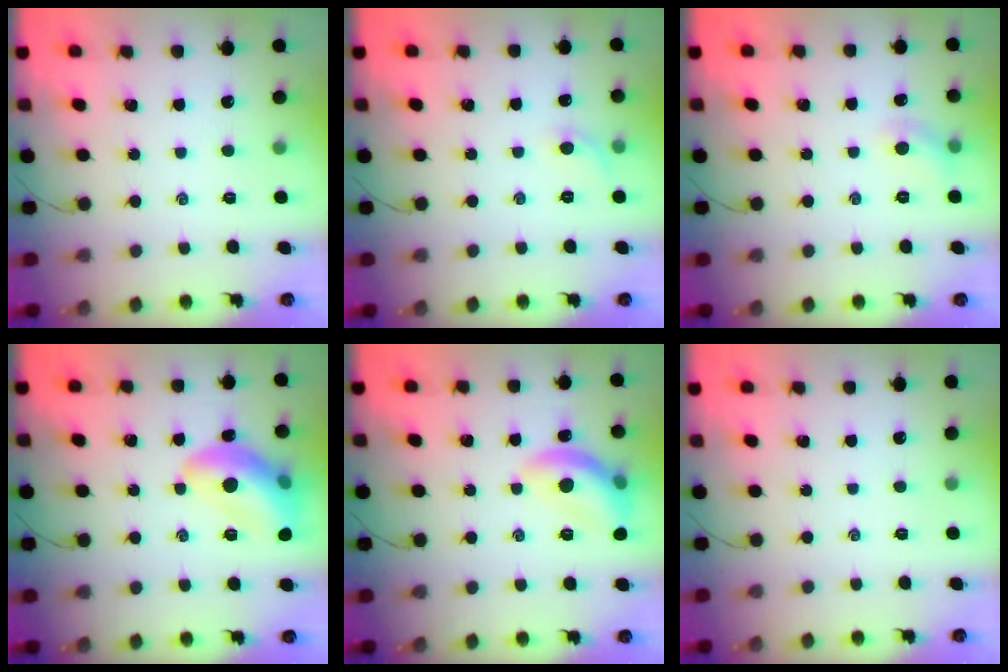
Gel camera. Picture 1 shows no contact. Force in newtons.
{"total": 4.2, "press": 3.9, "slide": 1.4}
{"total": 5.0, "press": 4.8, "slide": 1.4}
{"total": 15.5, "press": 15.4, "slide": 1.6}
{"total": 12.4, "press": 12.4, "slide": 0.7}
{"total": 0.0}